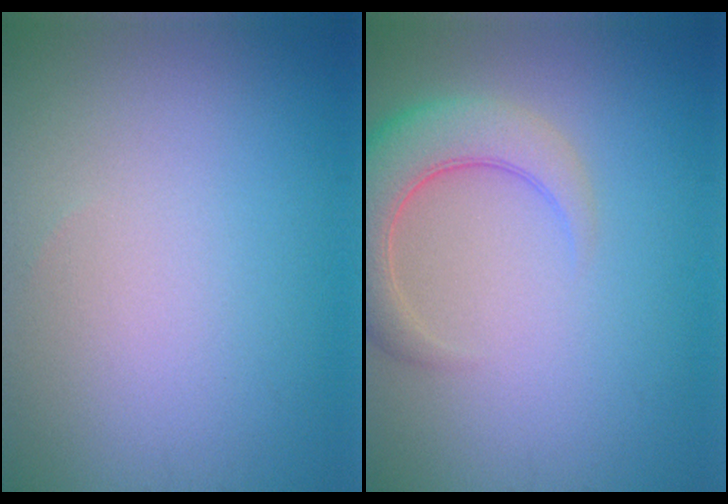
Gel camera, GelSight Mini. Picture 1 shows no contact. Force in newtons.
{"total": 5.4, "press": 5.4, "slide": 0.6}